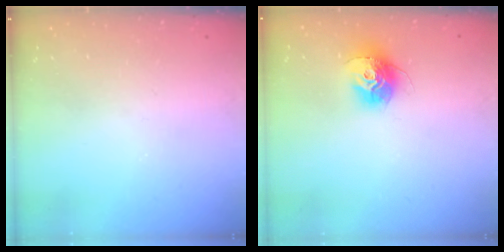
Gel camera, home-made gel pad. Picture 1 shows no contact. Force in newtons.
{"total": 12.6, "press": 12.6, "slide": 1.1}